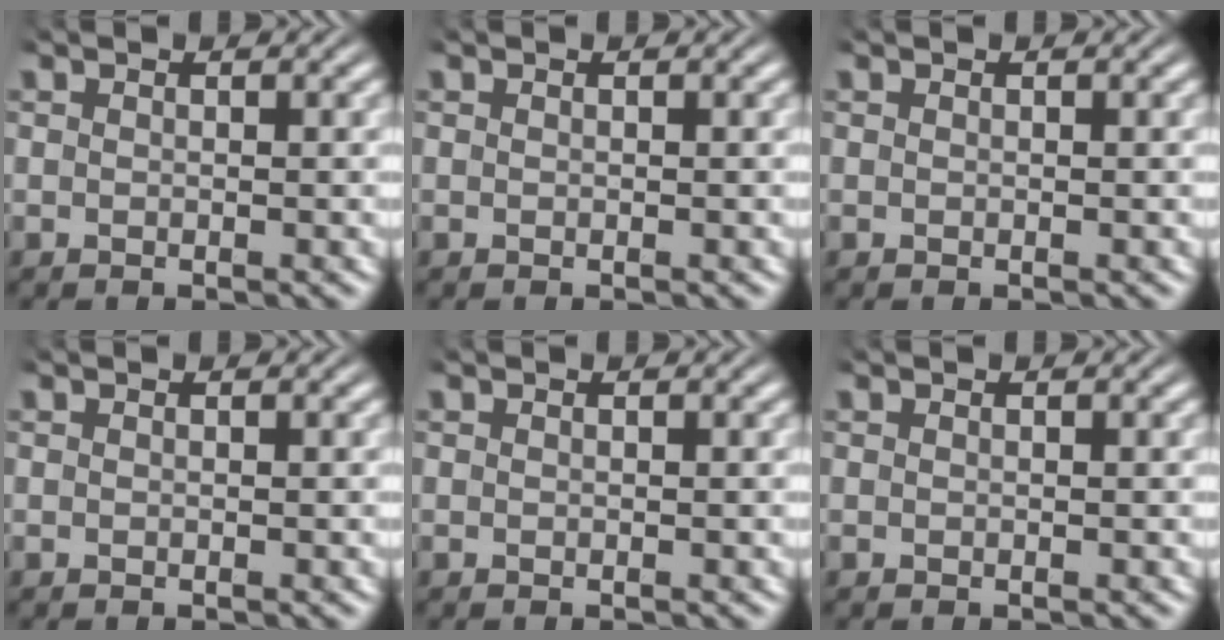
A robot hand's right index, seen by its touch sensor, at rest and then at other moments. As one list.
[{"total": 0.0}, {"total": 0.0}, {"total": 0.0}, {"total": 0.0}, {"total": 0.0}]